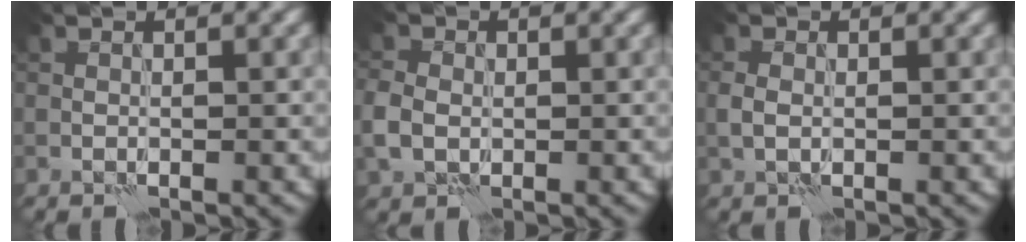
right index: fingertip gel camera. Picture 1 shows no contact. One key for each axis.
{"total": 2.7, "fx": -0.2, "fy": 2.3, "fz": 1.4, "tx": -0.037, "ty": -0.002, "tz": -0.011}
{"total": 1.2, "fx": 0.1, "fy": 1.0, "fz": 0.7, "tx": -0.020, "ty": 0.001, "tz": -0.002}